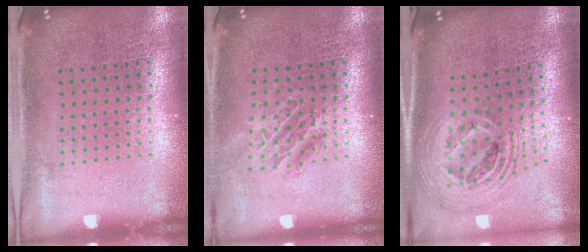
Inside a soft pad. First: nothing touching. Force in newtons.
{"total": 1.3, "press": 1.0, "slide": 0.7}
{"total": 2.5, "press": 1.9, "slide": 1.7}